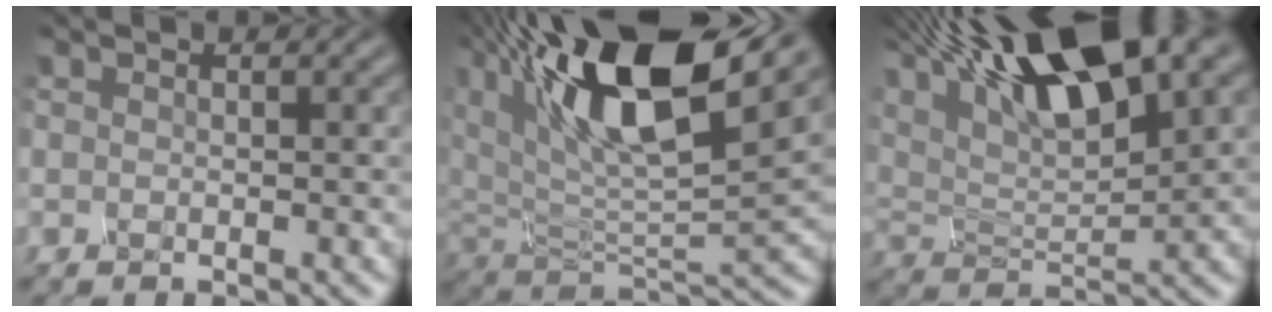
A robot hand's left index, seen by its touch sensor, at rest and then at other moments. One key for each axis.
{"total": 14.4, "fx": 9.1, "fy": 4.9, "fz": 10.0, "tx": -0.218, "ty": 0.025, "tz": 0.180}
{"total": 13.9, "fx": 9.3, "fy": 3.5, "fz": 9.8, "tx": -0.205, "ty": 0.033, "tz": 0.171}